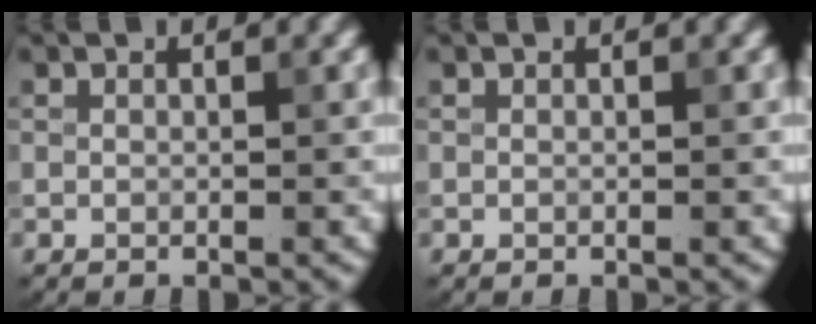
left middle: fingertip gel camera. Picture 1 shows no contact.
{"total": 0.0}